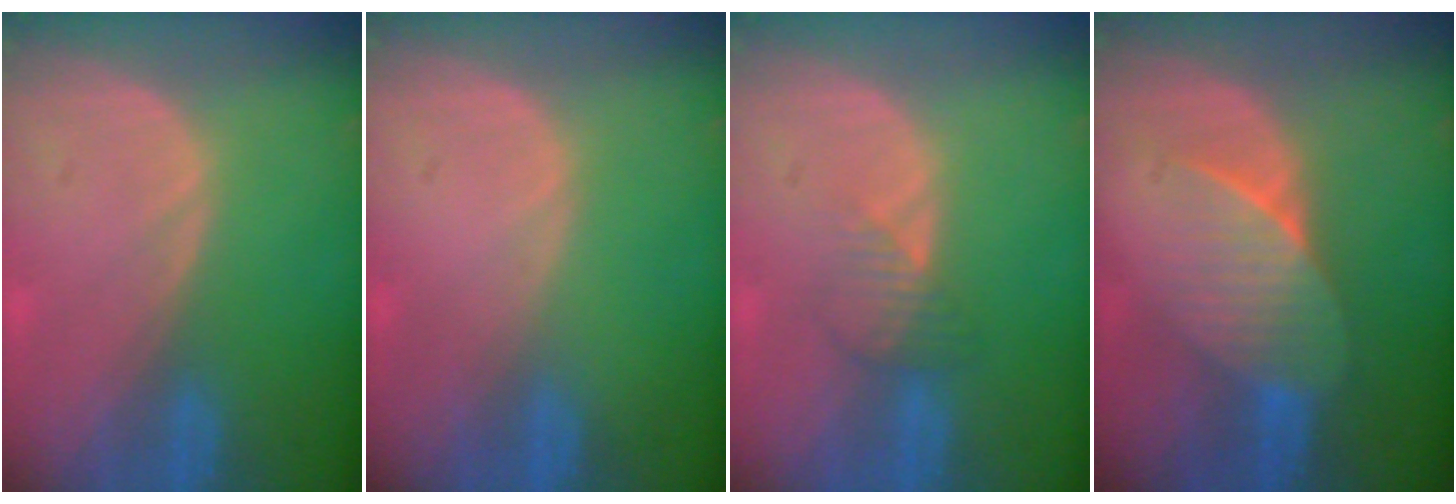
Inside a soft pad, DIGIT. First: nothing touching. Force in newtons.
{"total": 0.0}
{"total": 2.7, "press": 2.7, "slide": 0.3}
{"total": 6.9, "press": 6.6, "slide": 2.1}